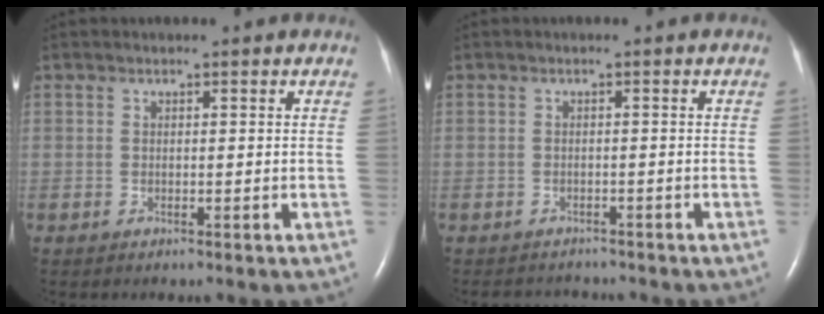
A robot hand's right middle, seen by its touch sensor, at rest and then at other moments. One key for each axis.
{"total": 3.5, "fx": -3.4, "fy": 0.9, "fz": 0.2, "tx": -0.002, "ty": -0.005, "tz": -0.046}